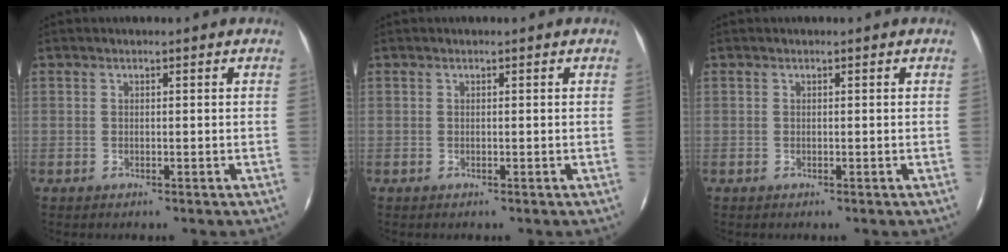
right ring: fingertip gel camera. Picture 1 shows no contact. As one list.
[{"total": 0.0}, {"total": 0.0}]